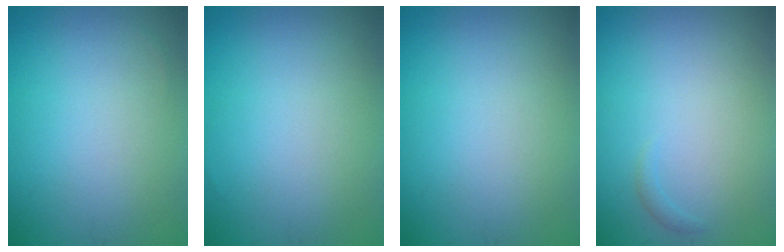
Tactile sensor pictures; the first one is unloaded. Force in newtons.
{"total": 0.0}
{"total": 0.0}
{"total": 0.6, "press": 0.6, "slide": 0.1}